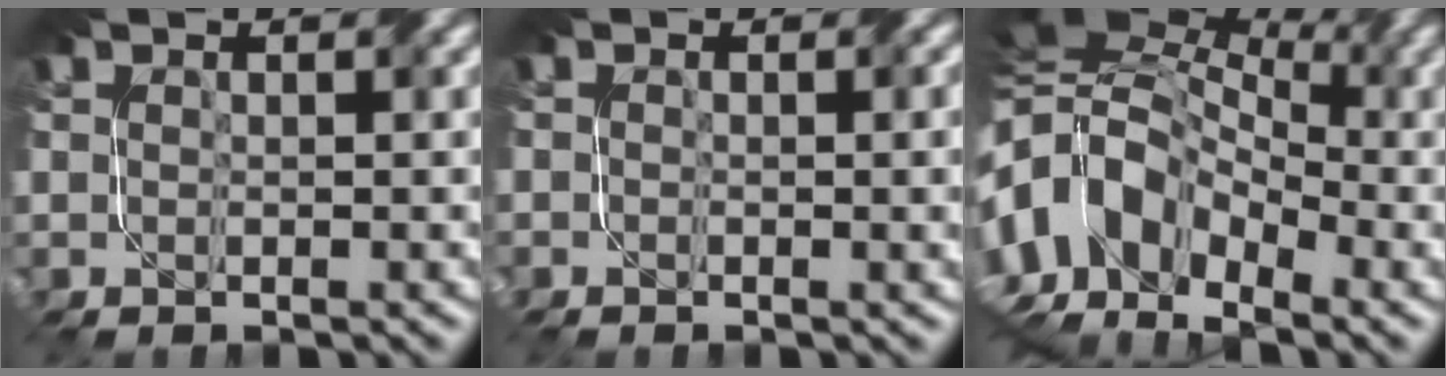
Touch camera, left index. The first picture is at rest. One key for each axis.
{"total": 2.7, "fx": -0.4, "fy": 1.3, "fz": 2.4, "tx": -0.022, "ty": 0.001, "tz": -0.007}
{"total": 13.0, "fx": -3.9, "fy": 8.8, "fz": 8.7, "tx": -0.165, "ty": 0.007, "tz": -0.081}